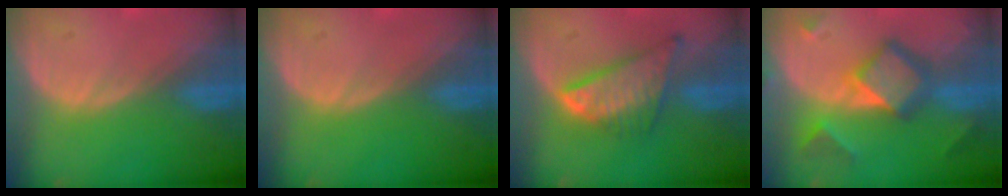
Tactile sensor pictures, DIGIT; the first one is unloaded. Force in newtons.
{"total": 0.0}
{"total": 8.3, "press": 7.1, "slide": 4.3}
{"total": 7.9, "press": 7.9, "slide": 0.6}